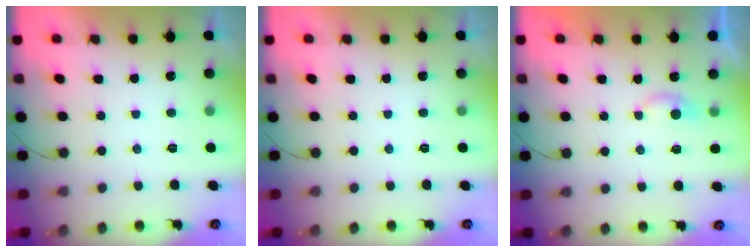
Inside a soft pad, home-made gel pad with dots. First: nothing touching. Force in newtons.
{"total": 0.0}
{"total": 3.1, "press": 3.1, "slide": 0.5}